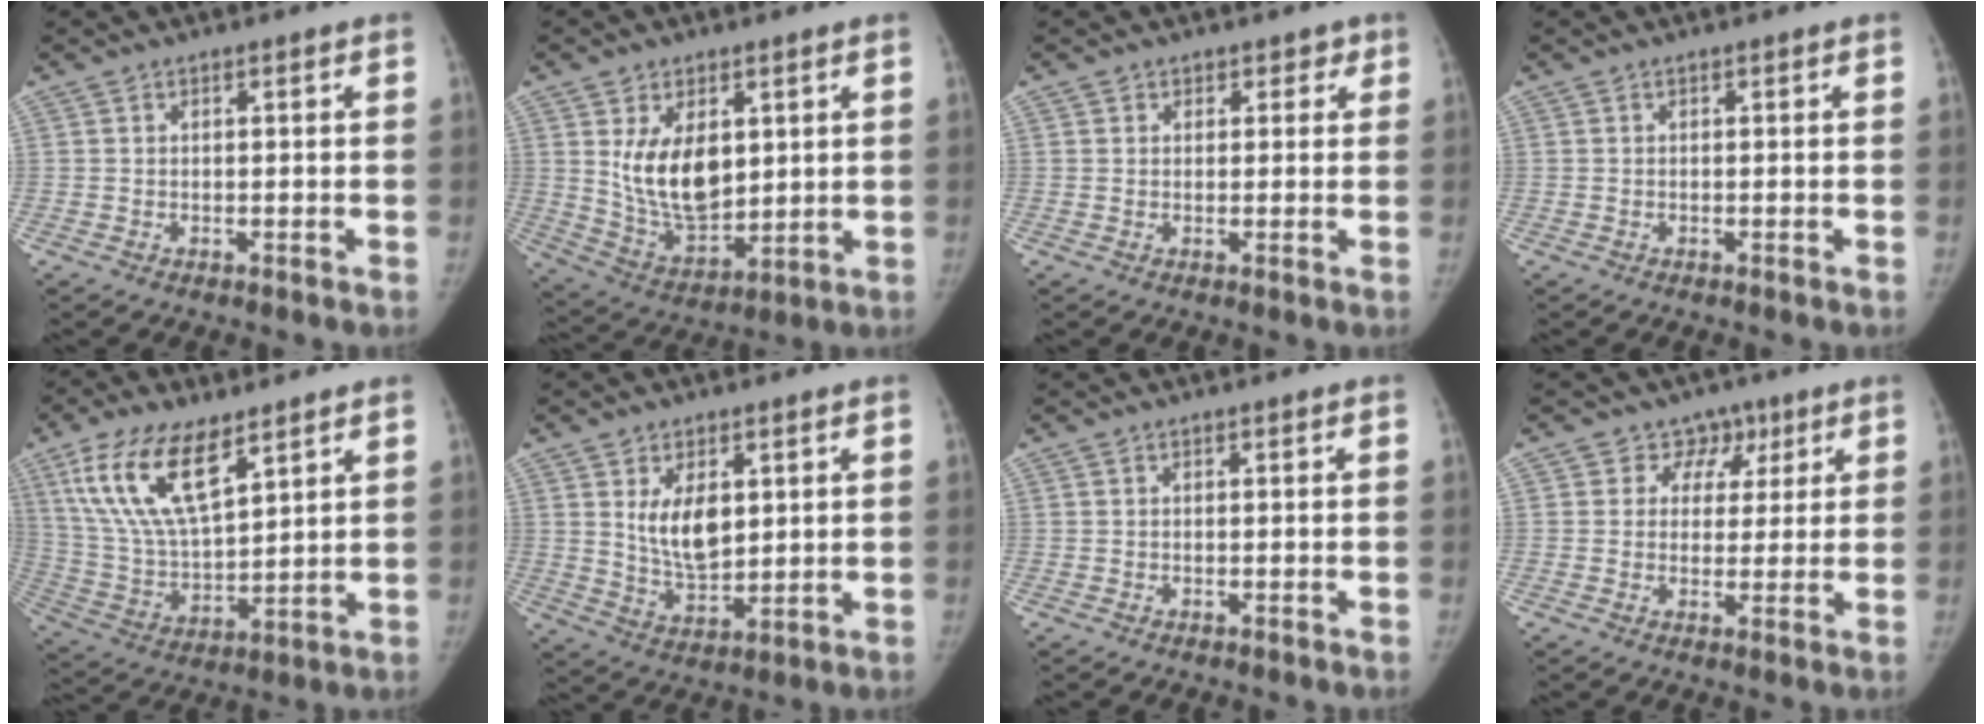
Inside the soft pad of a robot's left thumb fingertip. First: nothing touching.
{"total": 13.2, "force": [3.1, 7.9, 10.1], "torque": [-0.142, -0.026, 0.076]}
{"total": 2.6, "force": [1.5, 2.1, 0.3], "torque": [0.030, -0.005, 0.012]}
{"total": 0.0}
{"total": 16.9, "force": [9.3, 7.1, 12.3], "torque": [-0.221, -0.033, 0.185]}
{"total": 9.2, "force": [2.6, 5.2, 7.1], "torque": [-0.098, -0.024, 0.060]}
{"total": 0.0}
{"total": 5.4, "force": [2.7, 4.6, 0.5], "torque": [0.031, -0.005, 0.035]}